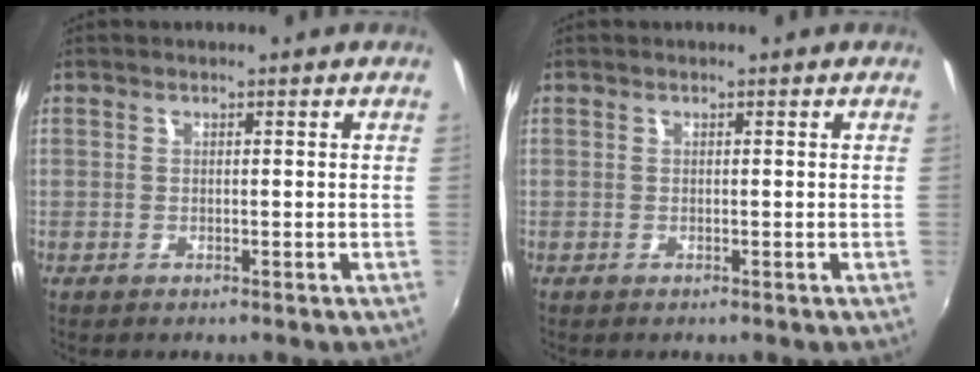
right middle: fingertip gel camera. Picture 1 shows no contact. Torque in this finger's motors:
{"motor_torque": [0.28, -0.12, 0.04, 0.01]}